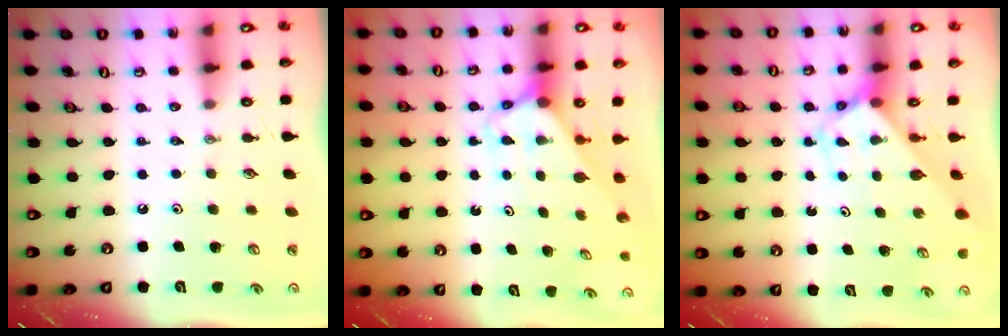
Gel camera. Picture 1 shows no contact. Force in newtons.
{"total": 2.6, "press": 2.6, "slide": 0.1}
{"total": 2.8, "press": 2.8, "slide": 0.1}